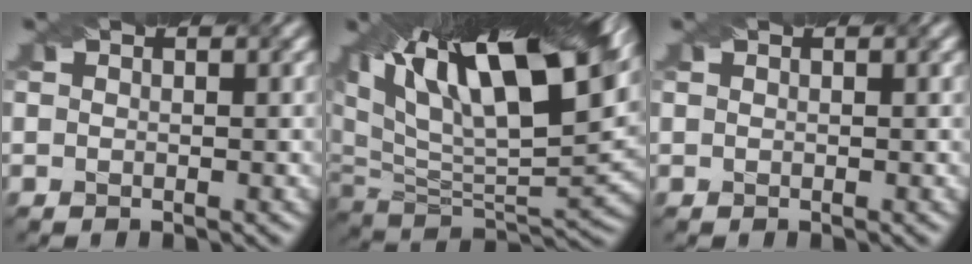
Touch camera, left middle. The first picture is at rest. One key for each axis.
{"total": 17.8, "fx": 10.0, "fy": 6.4, "fz": 13.2, "tx": -0.213, "ty": 0.038, "tz": 0.161}
{"total": 0.7, "fx": 0.4, "fy": 0.2, "fz": 0.5, "tx": -0.007, "ty": 0.000, "tz": 0.006}